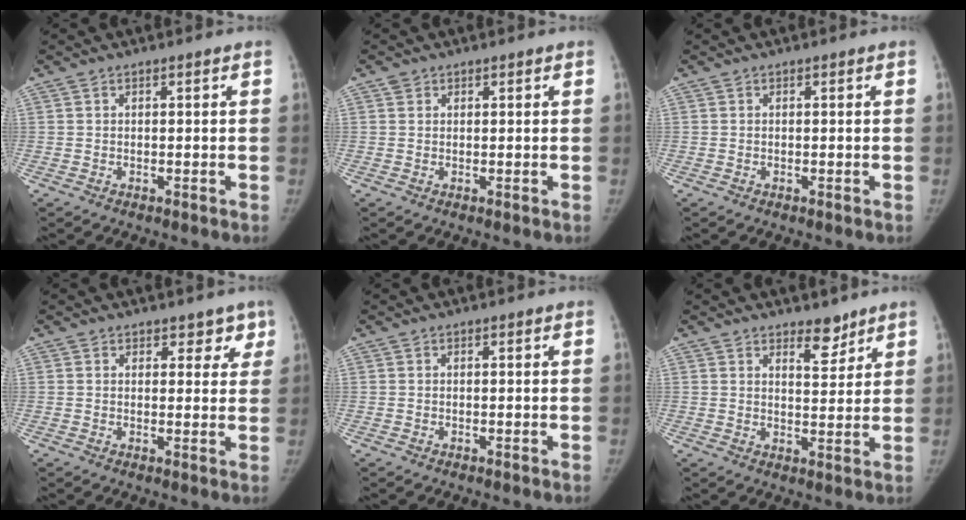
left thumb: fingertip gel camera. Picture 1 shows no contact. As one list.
[{"total": 0.9, "force": [0.5, 0.8, 0.1], "torque": [0.011, -0.002, 0.006]}, {"total": 0.0}, {"total": 3.7, "force": [2.5, 2.5, 1.1], "torque": [0.030, -0.010, 0.028]}, {"total": 0.0}, {"total": 4.5, "force": [3.5, 2.0, 2.0], "torque": [-0.009, -0.028, 0.054]}]